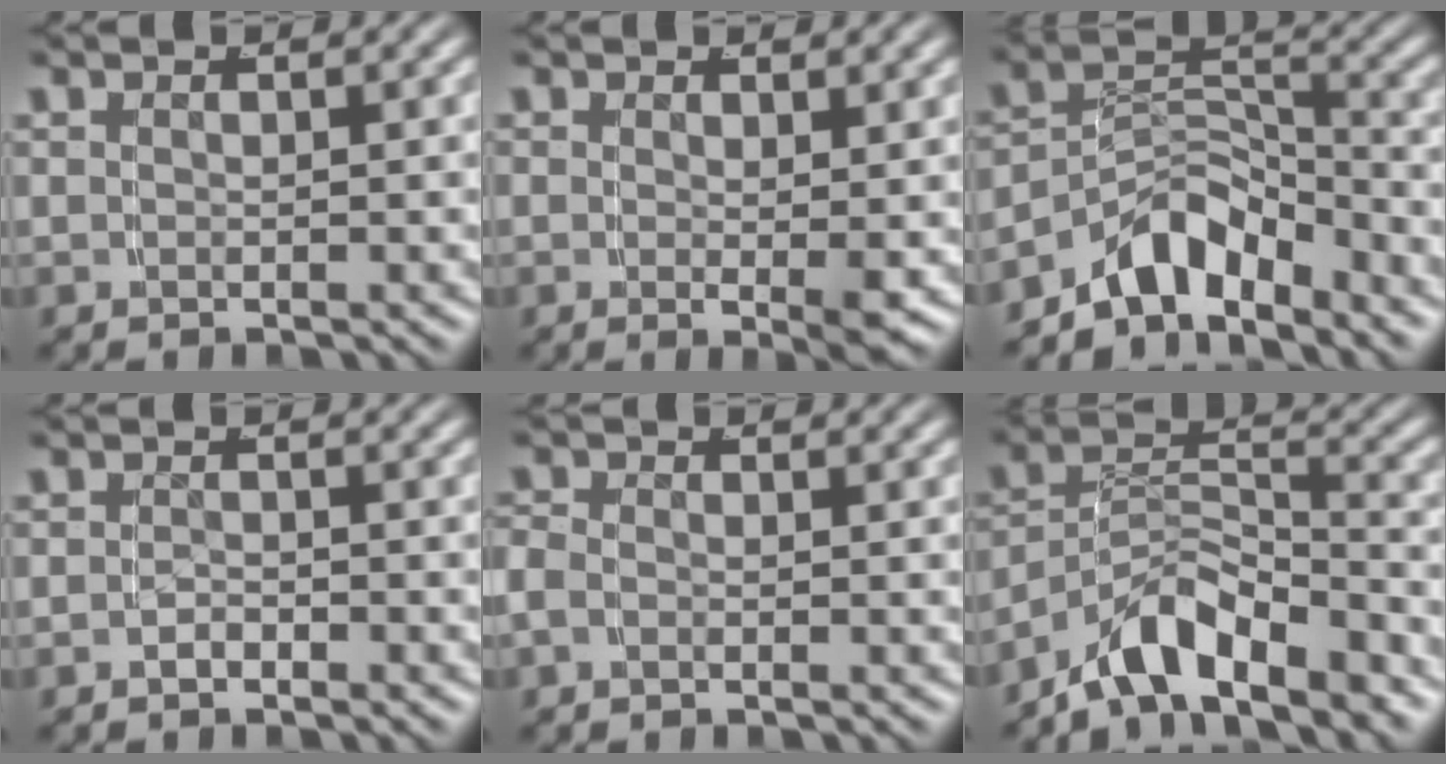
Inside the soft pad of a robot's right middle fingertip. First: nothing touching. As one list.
[{"total": 1.7, "force": [0.1, 0.0, 1.7], "torque": [-0.028, -0.016, 0.006]}, {"total": 7.2, "force": [-4.7, 3.5, 4.1], "torque": [-0.056, -0.002, -0.081]}, {"total": 1.0, "force": [-1.0, 0.0, 0.1], "torque": [-0.004, -0.003, -0.016]}, {"total": 1.4, "force": [-0.6, 1.0, 0.8], "torque": [-0.024, -0.009, -0.010]}, {"total": 7.2, "force": [-5.5, 2.5, 4.0], "torque": [-0.054, -0.003, -0.090]}]